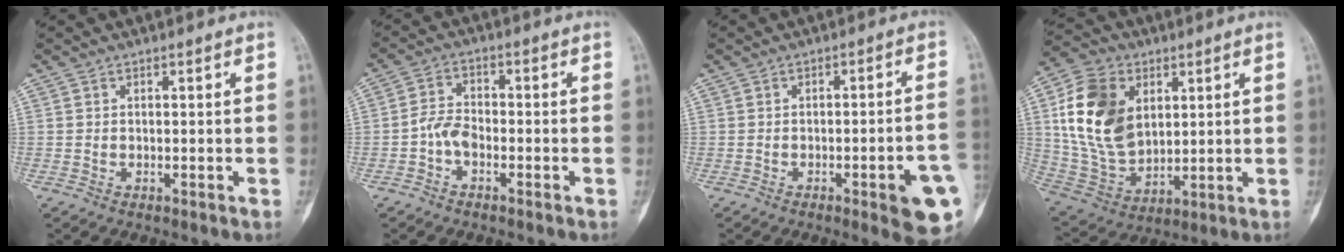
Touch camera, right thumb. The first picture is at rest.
{"total": 4.3, "force": [-1.8, 2.7, 2.9], "torque": [-0.052, 0.020, -0.040]}
{"total": 11.0, "force": [-3.7, 2.1, 10.2], "torque": [-0.117, 0.011, -0.041]}
{"total": 18.2, "force": [4.7, 12.5, 12.3], "torque": [-0.216, -0.011, 0.098]}